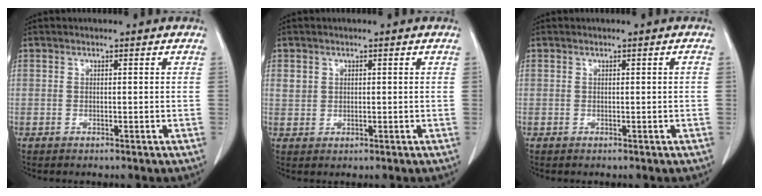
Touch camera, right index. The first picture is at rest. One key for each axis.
{"total": 1.9, "fx": 0.7, "fy": 1.7, "fz": 0.5, "tx": -0.008, "ty": 0.006, "tz": 0.017}
{"total": 0.0}